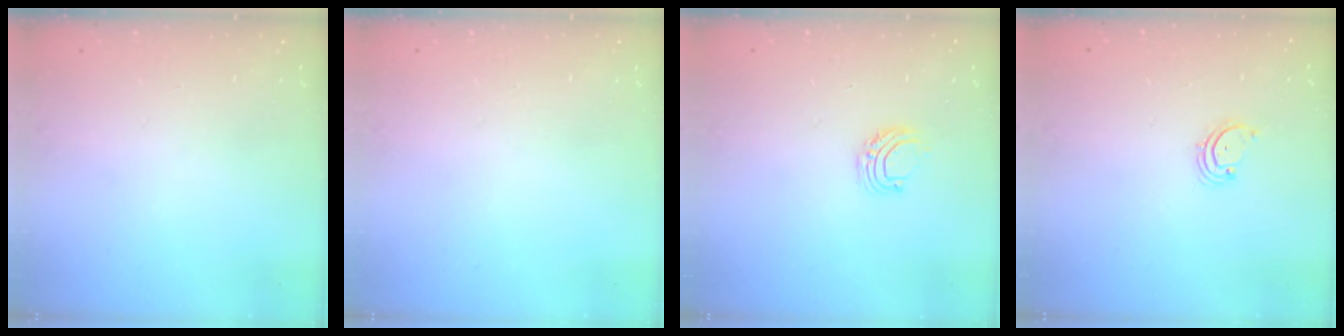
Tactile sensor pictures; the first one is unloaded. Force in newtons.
{"total": 0.0}
{"total": 5.8, "press": 5.8, "slide": 0.6}
{"total": 1.7, "press": 1.6, "slide": 0.2}